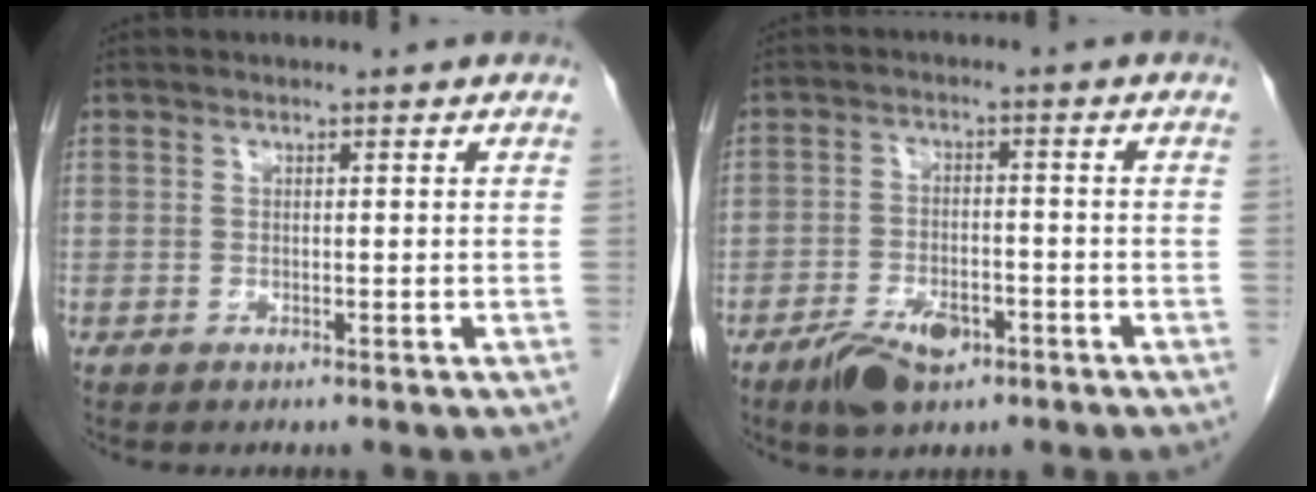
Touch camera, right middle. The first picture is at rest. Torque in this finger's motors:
{"motor_torque": [-0.06, -0.27, 0.05, 0.04]}